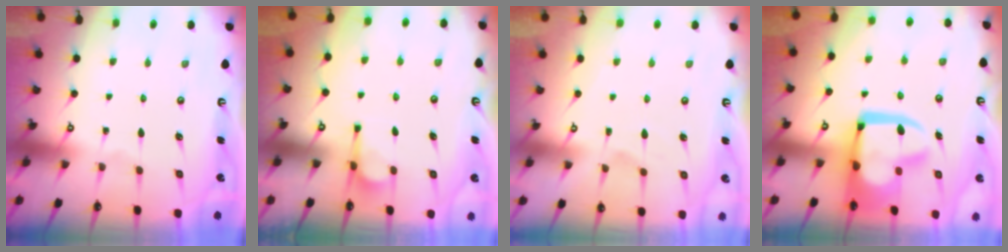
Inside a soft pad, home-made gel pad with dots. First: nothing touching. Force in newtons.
{"total": 4.5, "press": 4.5, "slide": 0.7}
{"total": 5.1, "press": 5.0, "slide": 1.2}
{"total": 14.9, "press": 14.8, "slide": 1.6}